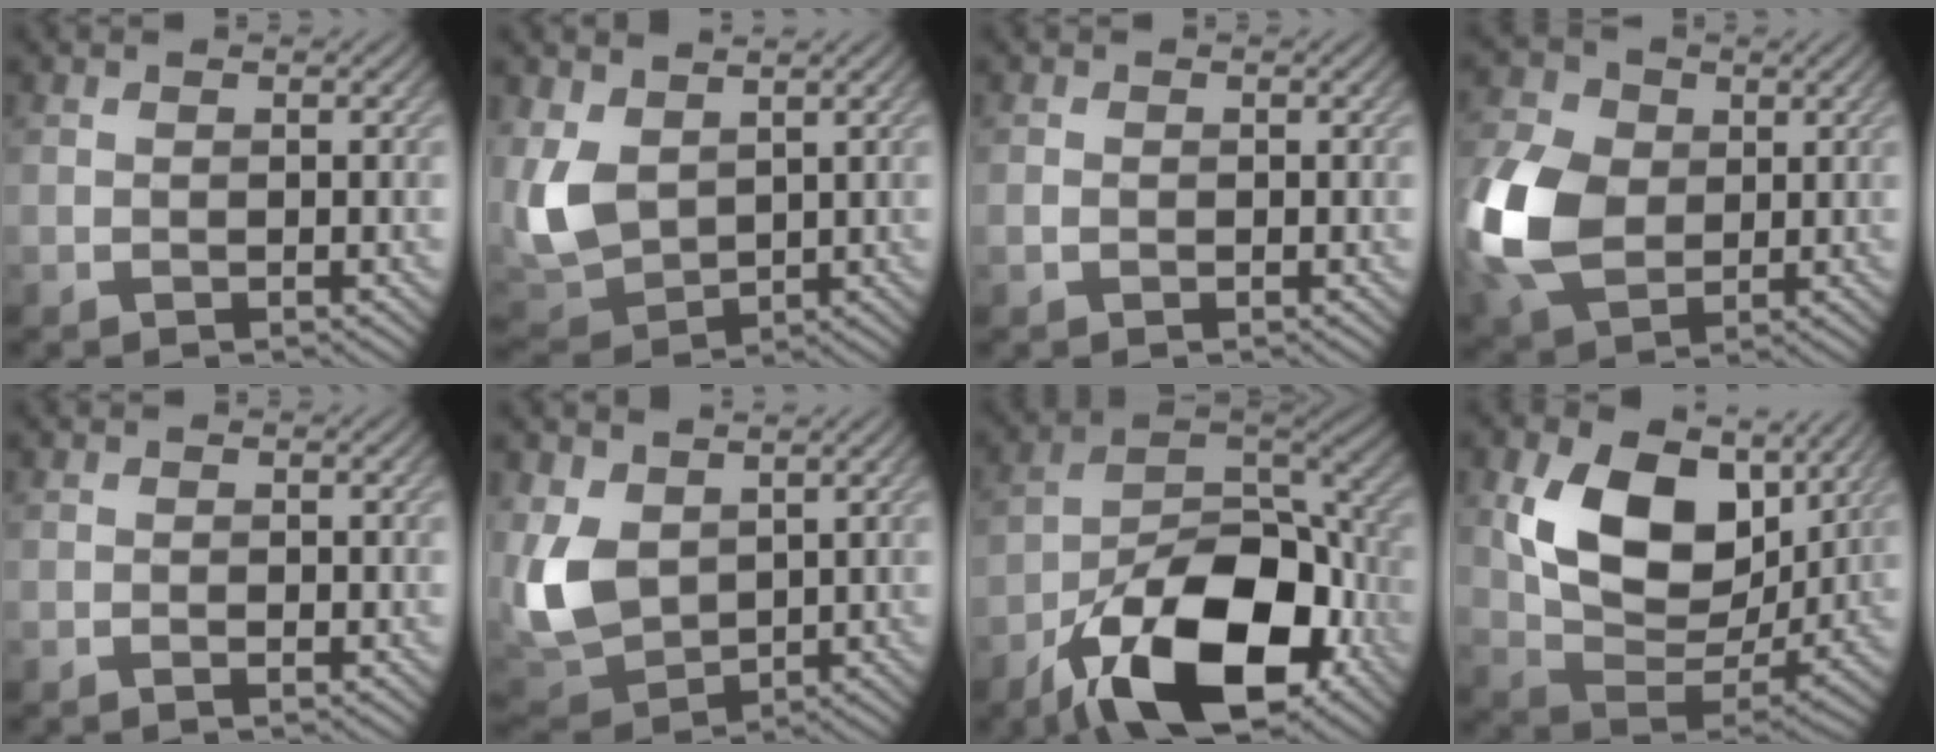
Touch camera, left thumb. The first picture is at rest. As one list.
[{"total": 9.0, "force": [2.9, 6.0, 6.0], "torque": [-0.186, -0.001, 0.062]}, {"total": 0.9, "force": [-0.2, 0.7, 0.4], "torque": [-0.010, -0.004, -0.008]}, {"total": 12.2, "force": [0.1, 9.0, 8.3], "torque": [-0.232, 0.005, -0.005]}, {"total": 0.7, "force": [-0.3, 0.3, 0.5], "torque": [-0.007, -0.002, -0.005]}, {"total": 10.1, "force": [2.7, 6.9, 6.9], "torque": [-0.201, 0.001, 0.054]}, {"total": 16.2, "force": [-8.4, 7.7, 11.5], "torque": [-0.189, -0.008, -0.162]}, {"total": 14.1, "force": [4.8, 8.9, 9.8], "torque": [-0.181, -0.014, 0.094]}]